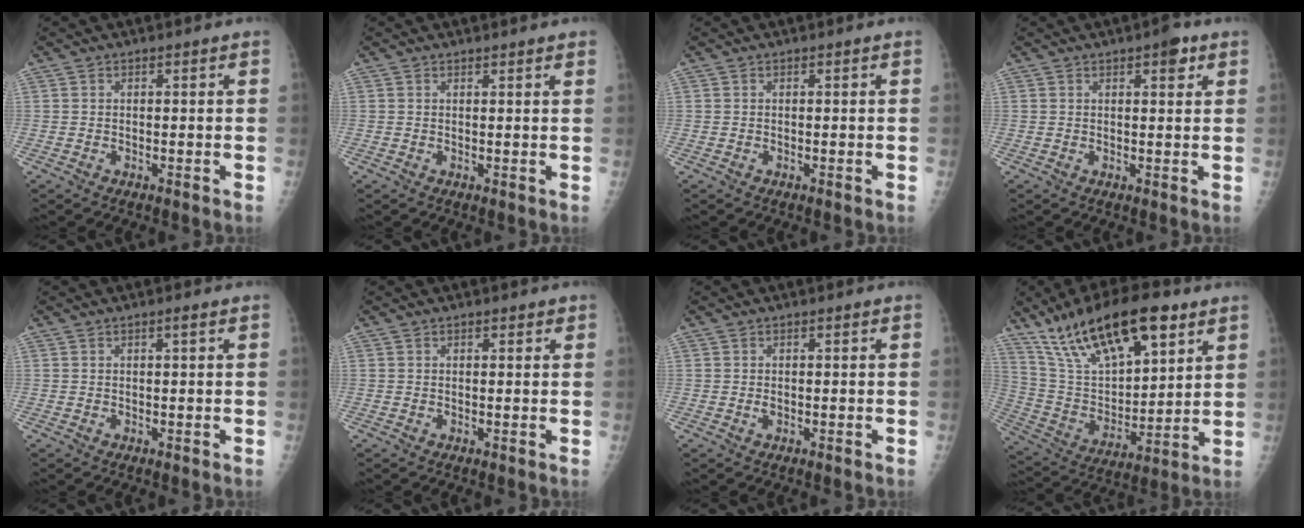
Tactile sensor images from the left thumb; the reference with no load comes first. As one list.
[{"total": 2.5, "force": [2.2, 0.2, 1.2], "torque": [-0.008, -0.002, 0.022]}, {"total": 0.0}, {"total": 3.3, "force": [1.9, 1.2, 2.4], "torque": [-0.022, -0.005, 0.021]}, {"total": 0.9, "force": [0.5, 0.0, 0.8], "torque": [-0.014, 0.000, 0.008]}, {"total": 1.4, "force": [0.9, 0.7, 0.8], "torque": [-0.004, -0.003, 0.010]}, {"total": 0.8, "force": [0.2, 0.4, 0.7], "torque": [-0.010, -0.001, 0.006]}, {"total": 23.4, "force": [14.6, 9.0, 15.9], "torque": [-0.250, -0.041, 0.269]}]